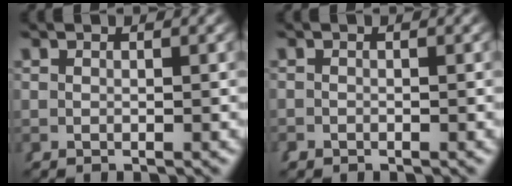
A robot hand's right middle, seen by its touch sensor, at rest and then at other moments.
{"total": 0.8, "force": [-0.7, 0.2, -0.2], "torque": [0.007, -0.012, -0.008]}